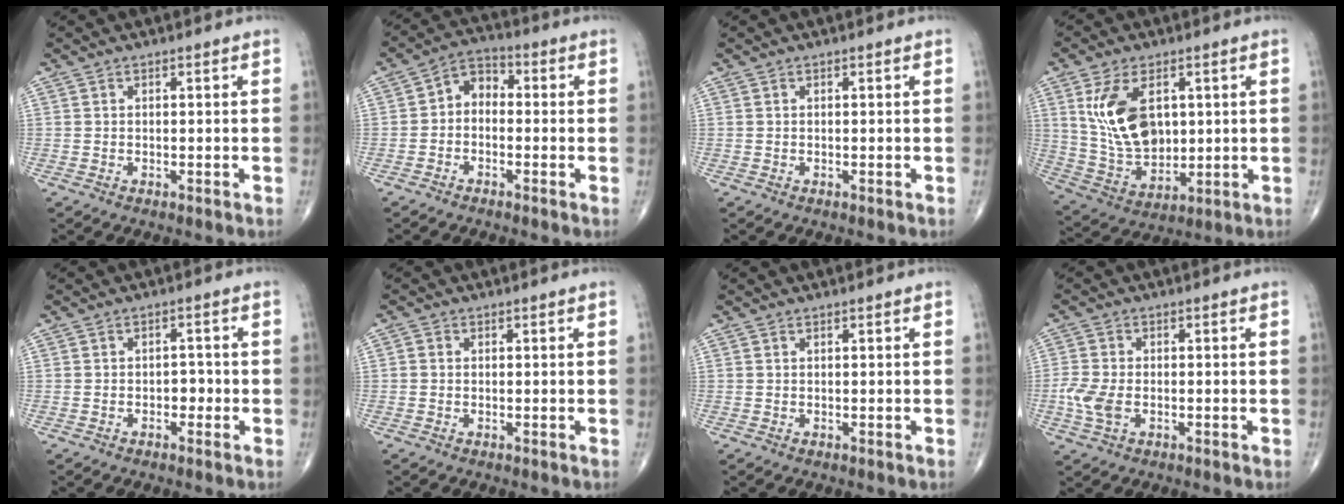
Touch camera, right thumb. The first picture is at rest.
{"total": 5.4, "force": [-0.6, 4.0, 3.6], "torque": [-0.038, 0.025, -0.030]}
{"total": 0.0}
{"total": 14.1, "force": [3.7, 8.6, 10.5], "torque": [-0.182, -0.017, 0.083]}
{"total": 2.2, "force": [-0.7, 1.6, 1.4], "torque": [-0.004, 0.007, -0.016]}
{"total": 0.9, "force": [0.0, 0.9, 0.4], "torque": [-0.003, 0.001, -0.003]}
{"total": 0.0}
{"total": 5.3, "force": [-1.3, 3.2, 4.0], "torque": [-0.102, 0.002, -0.028]}